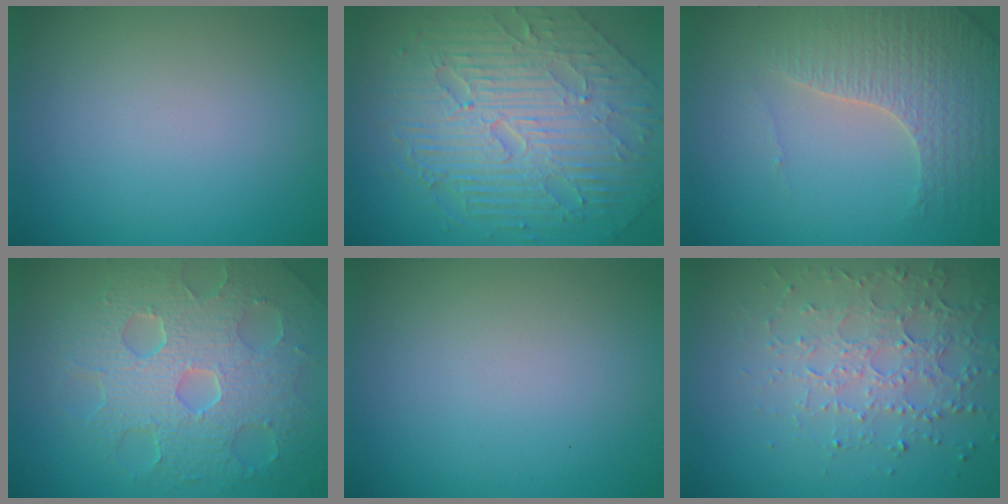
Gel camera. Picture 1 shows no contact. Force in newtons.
{"total": 10.6, "press": 7.0, "slide": 7.9}
{"total": 4.2, "press": 3.7, "slide": 1.8}
{"total": 8.6, "press": 6.1, "slide": 6.1}
{"total": 0.0}
{"total": 3.7, "press": 3.7, "slide": 0.5}